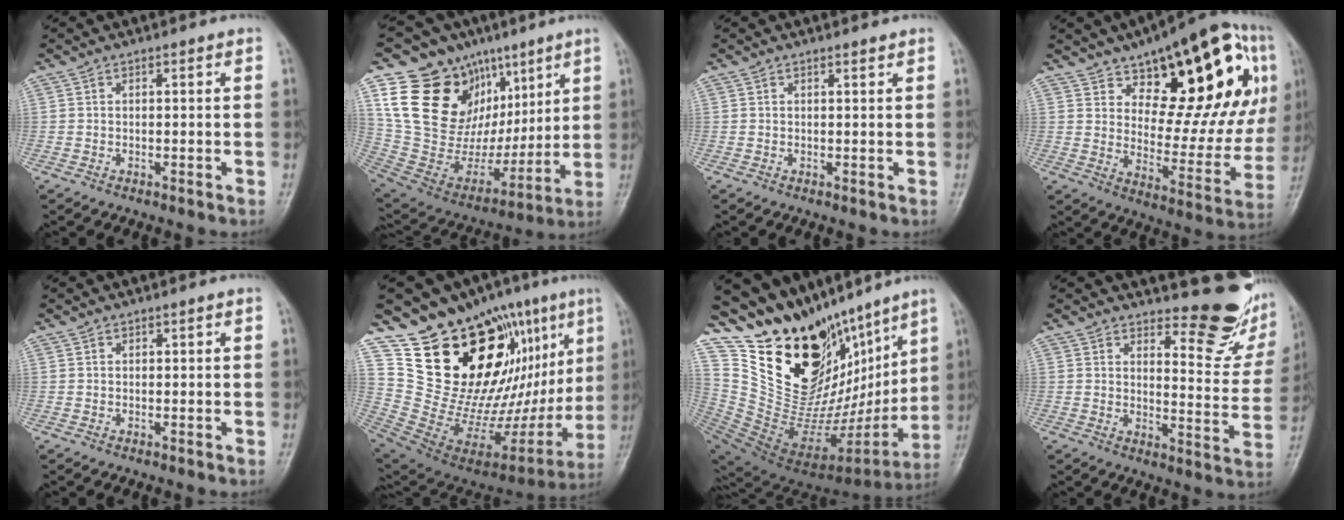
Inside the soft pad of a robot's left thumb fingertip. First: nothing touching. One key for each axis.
{"total": 25.9, "fx": 10.7, "fy": 18.3, "fz": 14.8, "tx": -0.216, "ty": -0.008, "tz": 0.211}
{"total": 0.5, "fx": 0.5, "fy": 0.0, "fz": 0.1, "tx": -0.005, "ty": -0.006, "tz": 0.007}
{"total": 28.2, "fx": 12.3, "fy": 12.4, "fz": 22.1, "tx": -0.248, "ty": -0.023, "tz": 0.185}
{"total": 0.0}
{"total": 28.2, "fx": 13.7, "fy": 11.5, "fz": 21.8, "tx": -0.270, "ty": -0.061, "tz": 0.249}
{"total": 30.0, "fx": 18.9, "fy": 15.3, "fz": 17.6, "tx": -0.231, "ty": -0.077, "tz": 0.332}
{"total": 13.9, "fx": 11.9, "fy": 4.3, "fz": 5.8, "tx": -0.035, "ty": -0.118, "tz": 0.141}